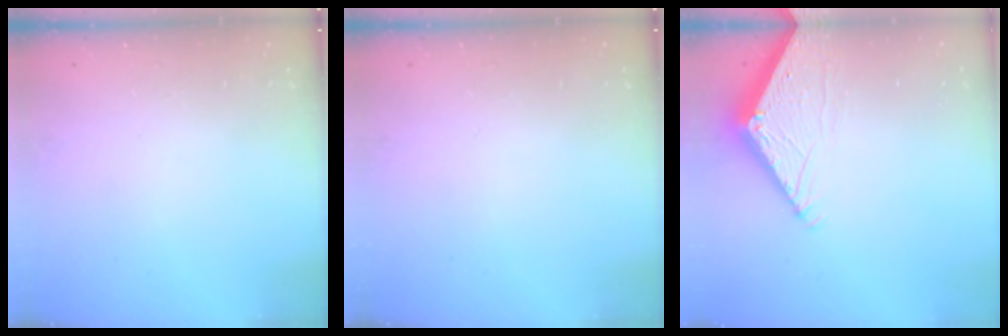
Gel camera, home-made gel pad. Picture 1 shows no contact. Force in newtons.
{"total": 0.0}
{"total": 7.2, "press": 7.2, "slide": 0.3}